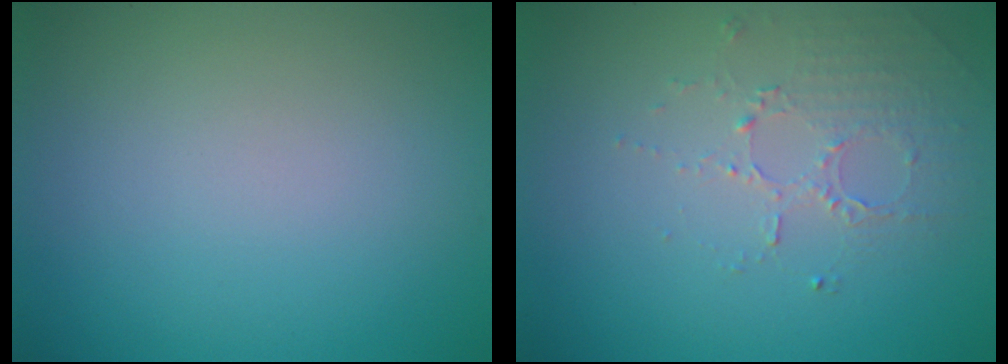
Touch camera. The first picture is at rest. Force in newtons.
{"total": 1.7, "press": 1.2, "slide": 1.2}